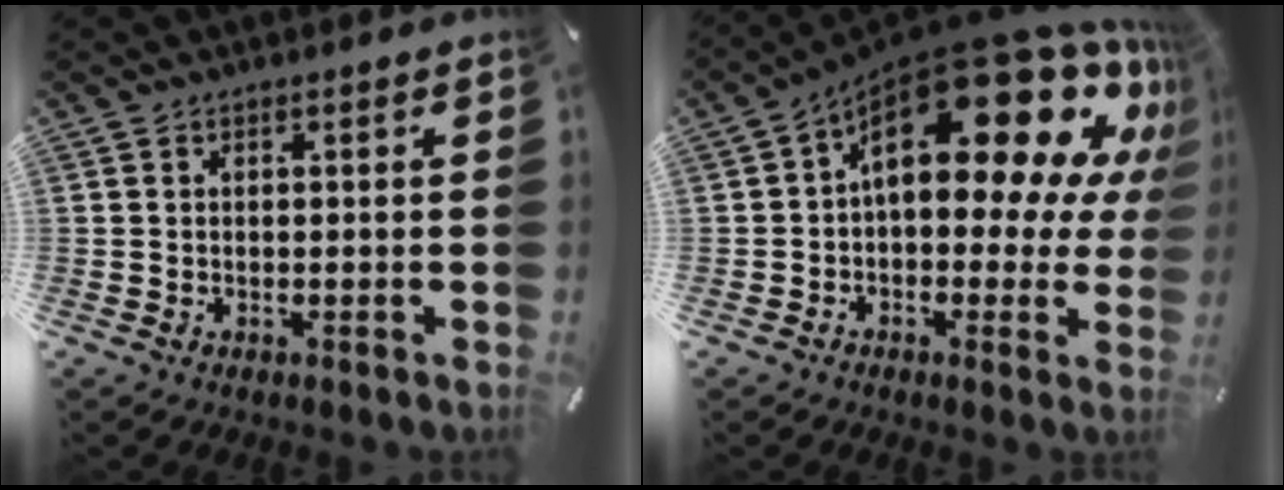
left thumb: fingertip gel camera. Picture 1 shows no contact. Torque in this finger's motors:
{"motor_torque": [2.42, 2.59, 2.17, -0.60, 0.62]}